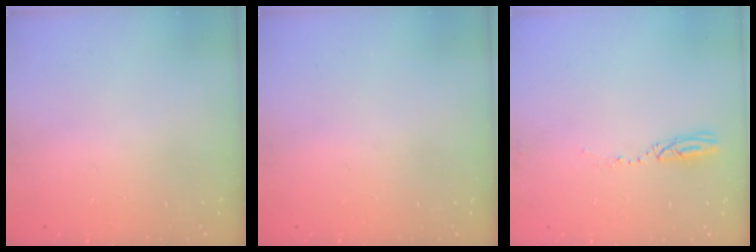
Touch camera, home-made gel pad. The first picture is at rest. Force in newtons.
{"total": 0.0}
{"total": 3.3, "press": 3.1, "slide": 1.2}